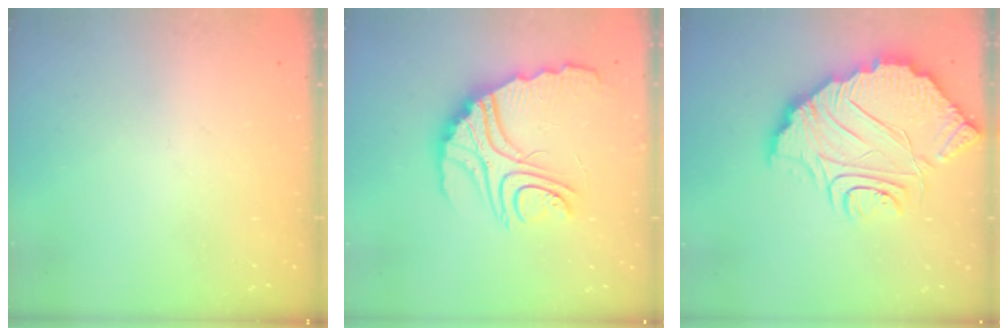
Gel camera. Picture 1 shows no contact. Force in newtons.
{"total": 15.5, "press": 15.4, "slide": 1.5}
{"total": 13.9, "press": 13.9, "slide": 1.3}